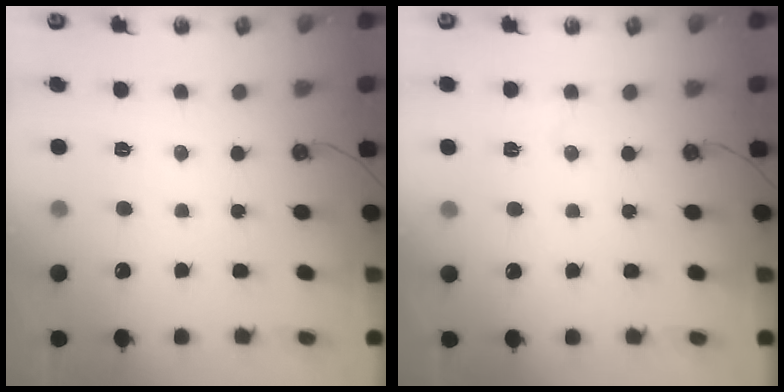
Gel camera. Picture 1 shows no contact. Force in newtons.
{"total": 4.1, "press": 3.6, "slide": 2.0}